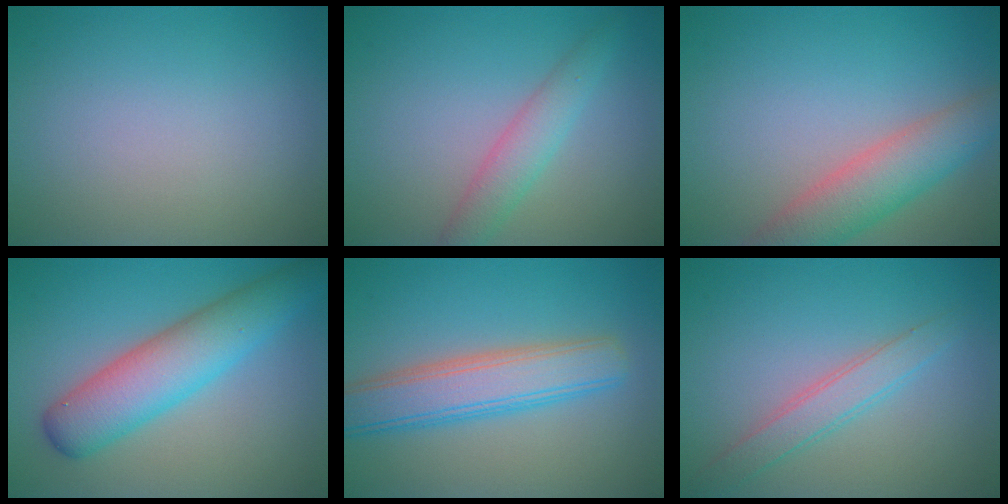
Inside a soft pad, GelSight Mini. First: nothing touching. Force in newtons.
{"total": 2.9, "press": 2.9, "slide": 0.1}
{"total": 5.4, "press": 5.3, "slide": 0.6}
{"total": 6.6, "press": 6.6, "slide": 0.2}
{"total": 5.6, "press": 5.6, "slide": 0.2}
{"total": 2.6, "press": 2.6, "slide": 0.1}